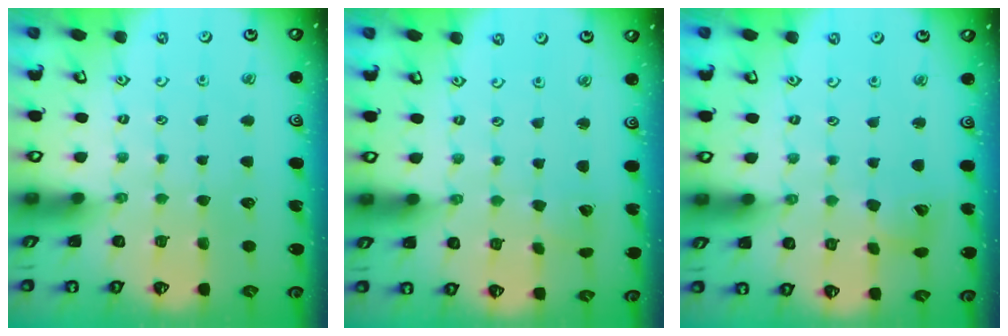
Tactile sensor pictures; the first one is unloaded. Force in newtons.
{"total": 2.4, "press": 2.4, "slide": 0.2}
{"total": 7.1, "press": 7.0, "slide": 0.9}